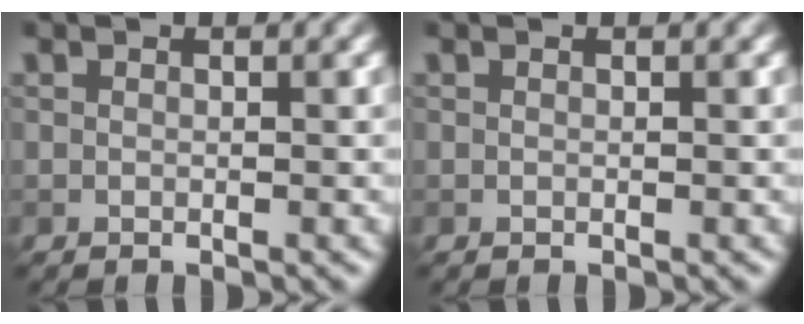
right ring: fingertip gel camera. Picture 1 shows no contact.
{"total": 0.0}